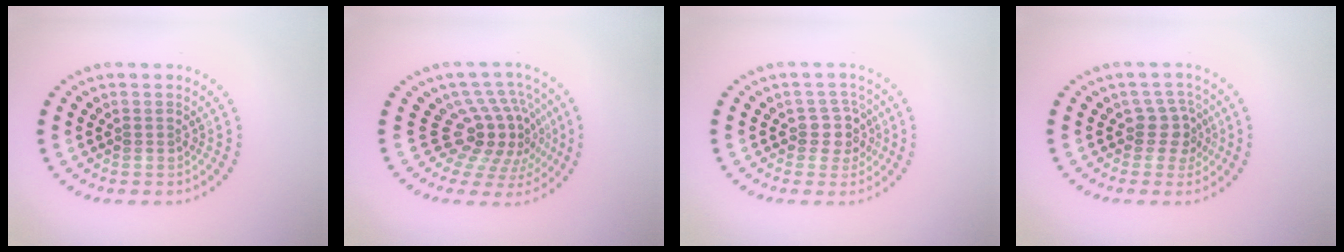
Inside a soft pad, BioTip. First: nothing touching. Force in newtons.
{"total": 5.1, "press": 3.6, "slide": 3.6}
{"total": 2.4, "press": 2.0, "slide": 1.3}
{"total": 2.5, "press": 1.9, "slide": 1.6}